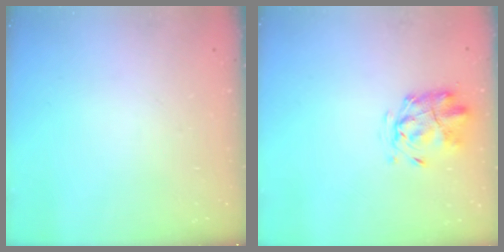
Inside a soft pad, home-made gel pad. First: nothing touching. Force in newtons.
{"total": 2.4, "press": 2.3, "slide": 0.5}